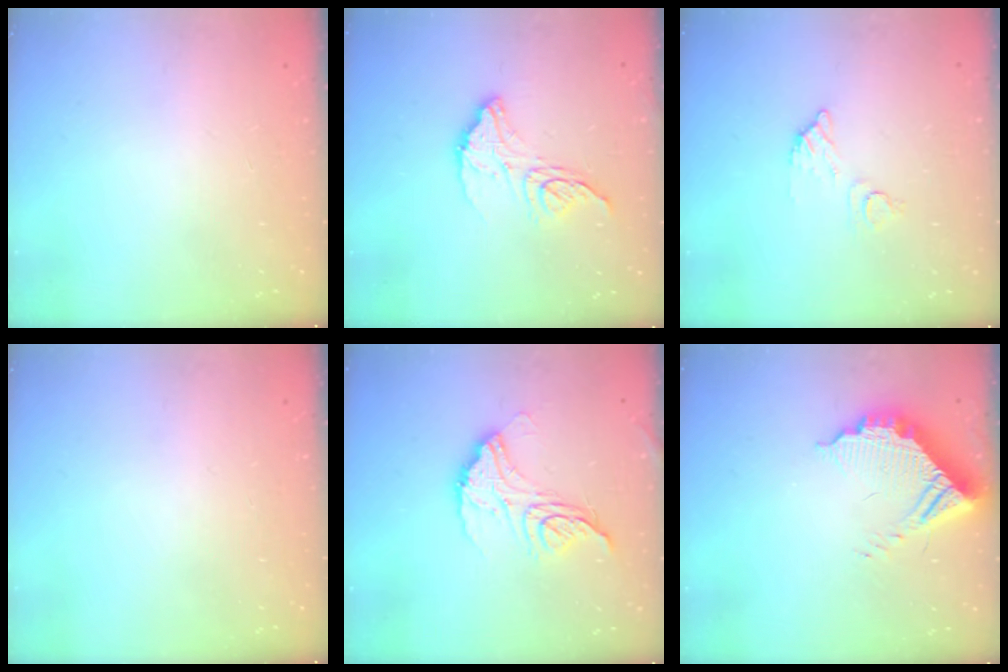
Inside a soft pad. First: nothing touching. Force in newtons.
{"total": 12.3, "press": 12.2, "slide": 1.2}
{"total": 5.6, "press": 5.6, "slide": 0.3}
{"total": 0.0}
{"total": 13.8, "press": 13.8, "slide": 1.0}
{"total": 12.1, "press": 12.1, "slide": 1.2}